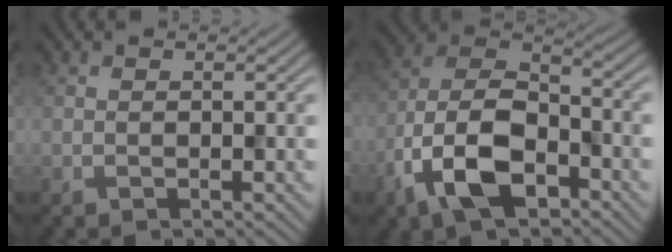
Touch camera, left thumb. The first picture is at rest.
{"total": 12.6, "force": [-6.3, 6.3, 8.8], "torque": [-0.195, -0.012, -0.134]}